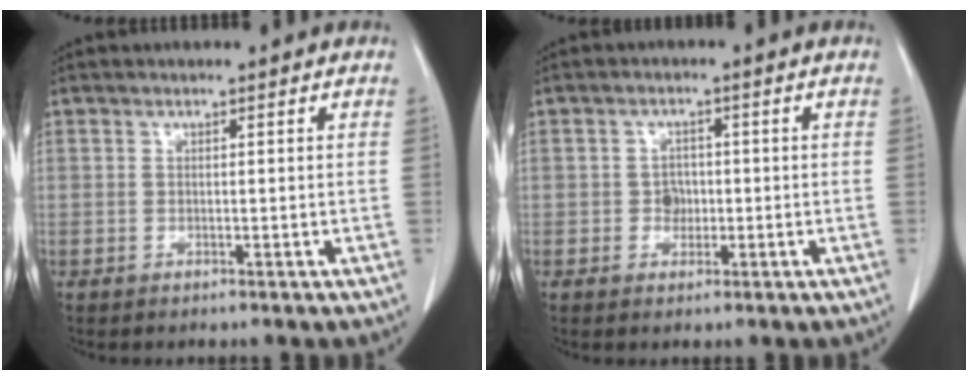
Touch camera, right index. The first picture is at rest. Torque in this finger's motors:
{"motor_torque": [0.20, -0.04, 0.15, 0.03]}